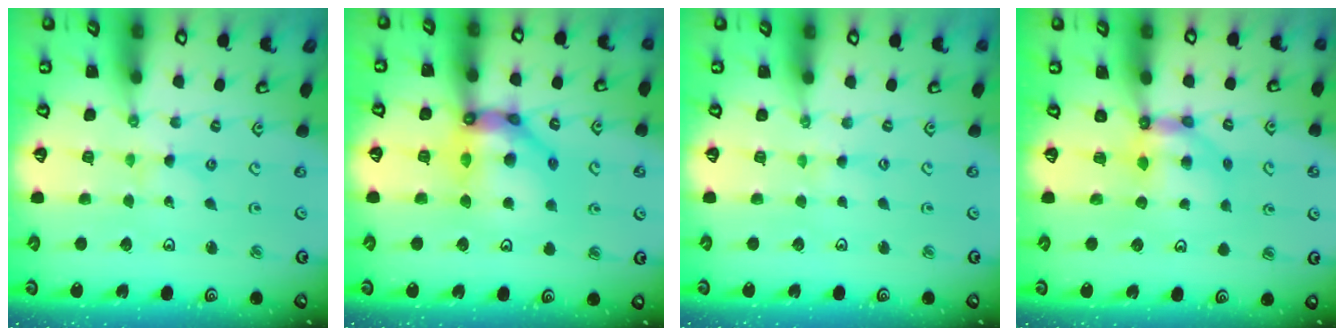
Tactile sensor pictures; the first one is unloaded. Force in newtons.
{"total": 15.9, "press": 15.8, "slide": 1.8}
{"total": 1.5, "press": 1.5, "slide": 0.3}
{"total": 6.4, "press": 6.4, "slide": 0.6}